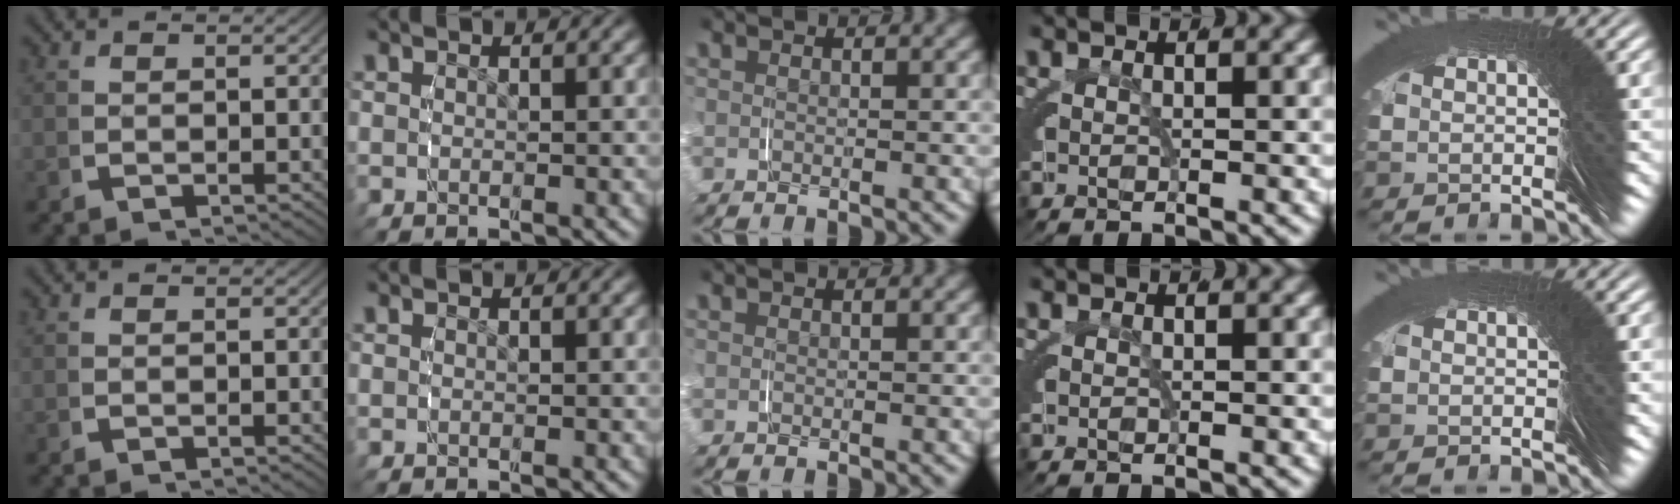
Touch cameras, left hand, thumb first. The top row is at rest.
{}